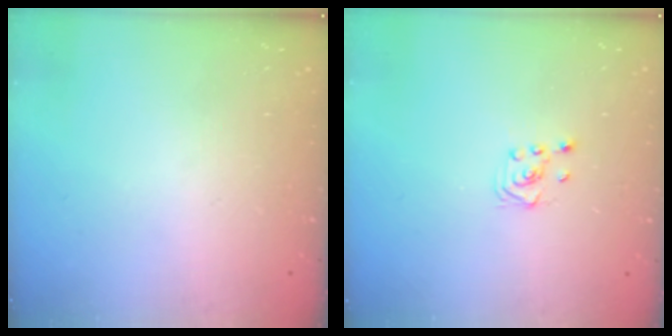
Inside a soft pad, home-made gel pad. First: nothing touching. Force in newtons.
{"total": 2.3, "press": 2.2, "slide": 0.8}